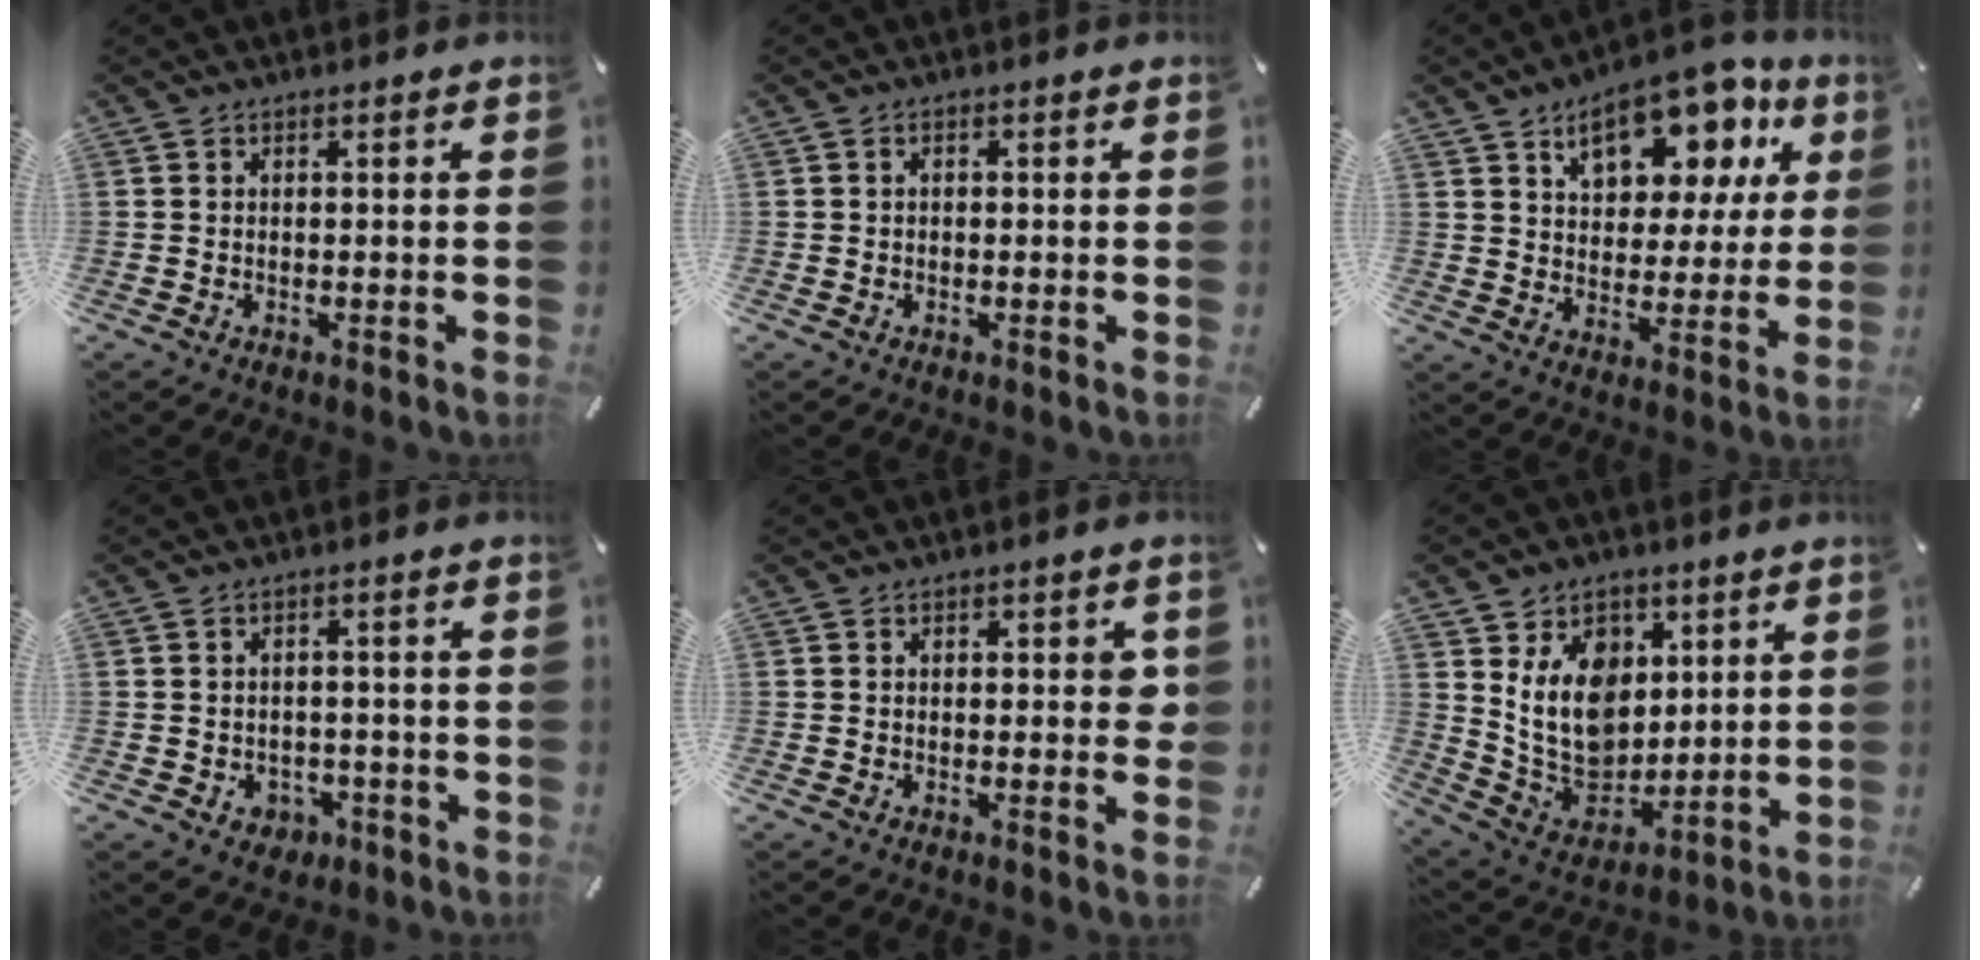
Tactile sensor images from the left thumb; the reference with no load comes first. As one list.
[{"total": 0.8, "force": [0.0, 0.6, 0.5], "torque": [-0.010, 0.003, -0.002]}, {"total": 16.4, "force": [9.9, 9.2, 9.2], "torque": [-0.136, -0.051, 0.170]}, {"total": 3.7, "force": [-1.0, 3.4, 1.2], "torque": [-0.007, 0.000, -0.019]}, {"total": 3.0, "force": [0.4, 1.6, 2.5], "torque": [-0.034, 0.001, 0.002]}, {"total": 15.6, "force": [4.6, 12.5, 8.1], "torque": [-0.169, -0.029, 0.093]}]